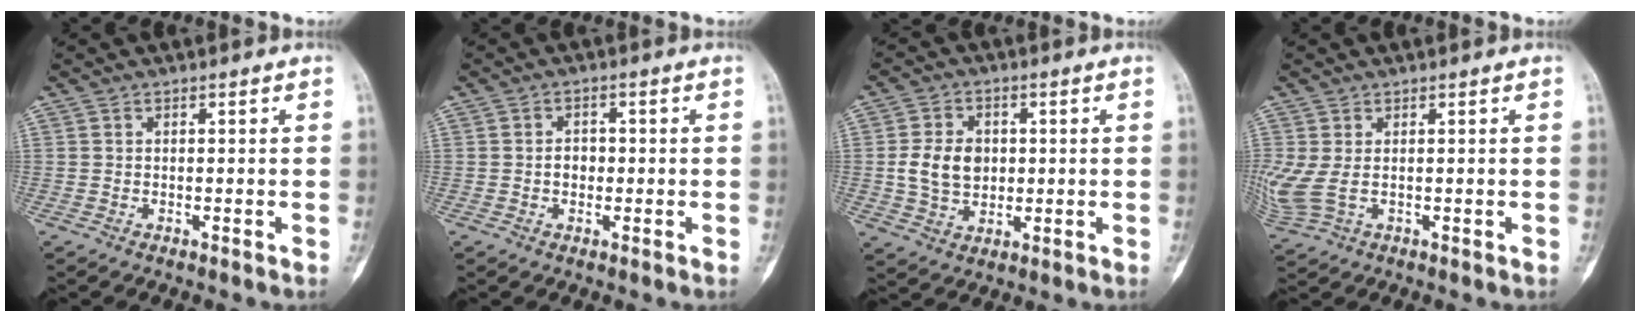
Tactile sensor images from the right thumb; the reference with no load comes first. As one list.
[{"total": 2.5, "force": [-0.3, 2.0, 1.5], "torque": [-0.014, 0.008, -0.009]}, {"total": 8.6, "force": [0.4, 6.6, 5.5], "torque": [-0.082, -0.001, 0.012]}, {"total": 5.8, "force": [0.1, 3.1, 4.9], "torque": [-0.135, 0.005, 0.014]}]